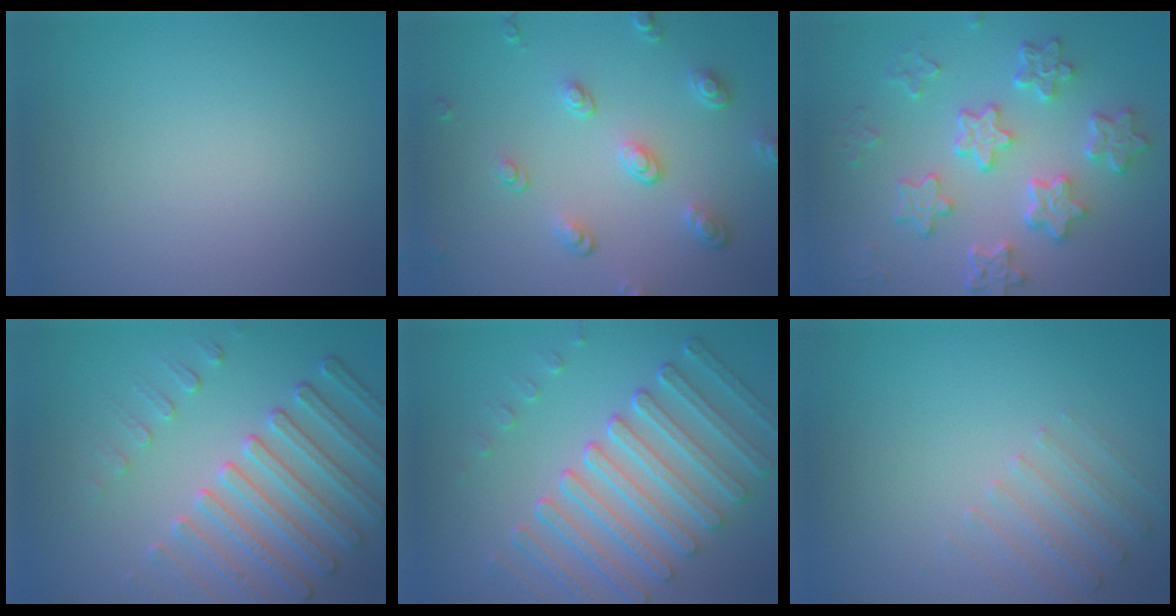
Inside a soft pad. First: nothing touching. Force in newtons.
{"total": 3.9, "press": 3.0, "slide": 2.5}
{"total": 6.5, "press": 5.0, "slide": 4.2}
{"total": 5.5, "press": 4.8, "slide": 2.7}
{"total": 7.5, "press": 5.6, "slide": 5.0}
{"total": 1.9, "press": 1.8, "slide": 0.6}